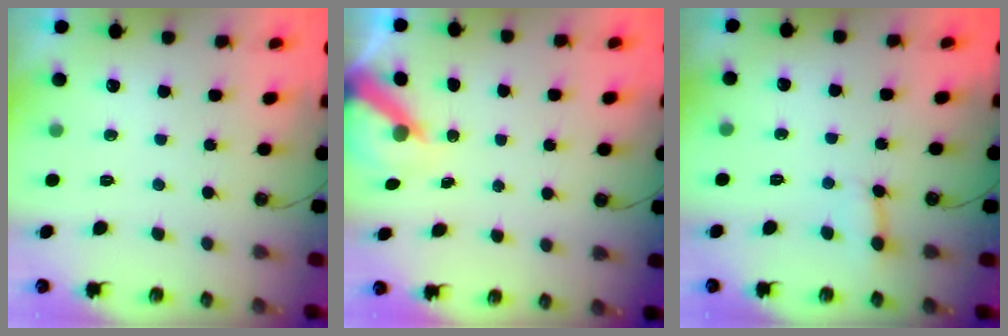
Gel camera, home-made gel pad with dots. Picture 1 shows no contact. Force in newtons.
{"total": 5.6, "press": 5.6, "slide": 0.5}
{"total": 3.0, "press": 2.9, "slide": 0.3}